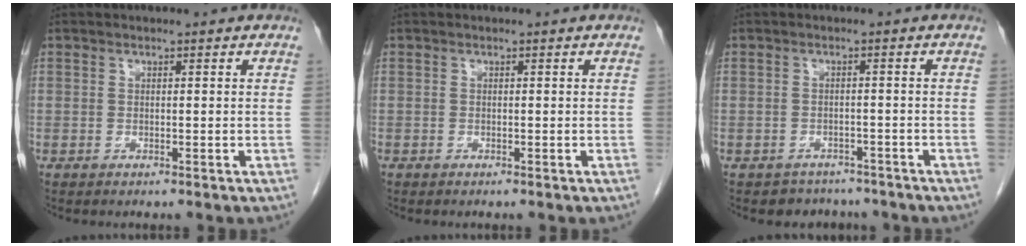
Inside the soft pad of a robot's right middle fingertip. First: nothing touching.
{"total": 0.0}
{"total": 4.6, "force": [-3.9, 2.5, 0.0], "torque": [-0.005, 0.013, -0.048]}